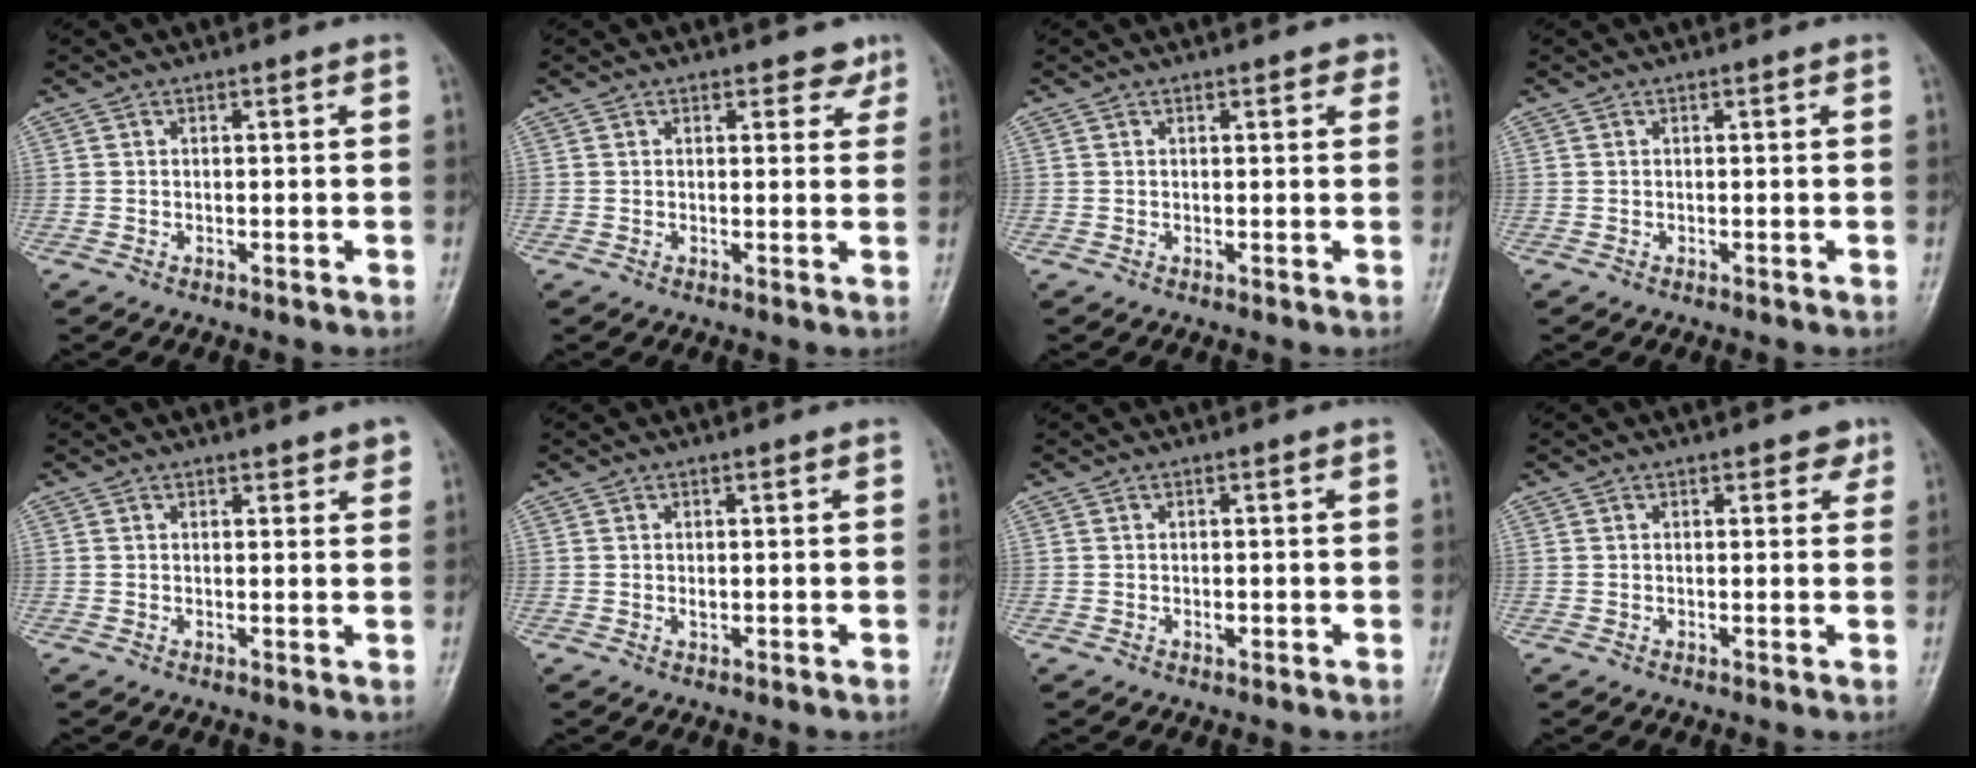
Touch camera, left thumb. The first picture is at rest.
{"total": 2.7, "force": [1.9, 1.7, 1.0], "torque": [0.014, -0.008, 0.020]}
{"total": 1.8, "force": [1.1, 0.9, 1.2], "torque": [-0.002, -0.001, 0.009]}
{"total": 0.0}
{"total": 2.4, "force": [1.9, 1.0, 1.1], "torque": [0.004, -0.008, 0.020]}
{"total": 1.0, "force": [0.3, 0.5, 0.8], "torque": [-0.010, -0.002, 0.007]}
{"total": 0.8, "force": [-0.1, 0.5, 0.6], "torque": [-0.006, 0.000, -0.001]}
{"total": 2.2, "force": [1.4, 1.3, 1.1], "torque": [0.007, -0.004, 0.012]}